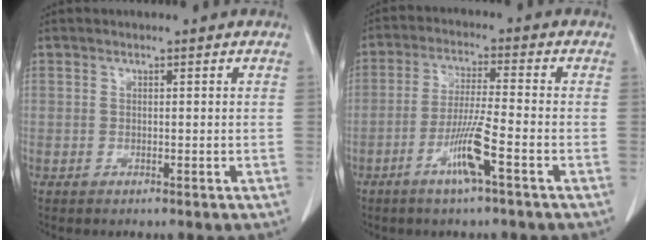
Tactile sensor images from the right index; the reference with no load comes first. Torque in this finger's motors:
{"motor_torque": [0.80, -0.62, 0.16, 0.07]}